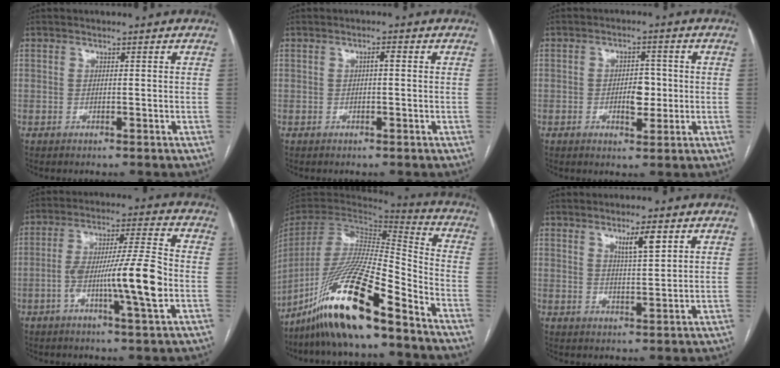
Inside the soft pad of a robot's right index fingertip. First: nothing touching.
{"total": 1.3, "force": [0.1, 0.3, 1.2], "torque": [-0.018, 0.005, 0.002]}
{"total": 4.5, "force": [-0.5, 2.4, 3.8], "torque": [-0.054, 0.004, -0.004]}
{"total": 12.8, "force": [-3.1, 0.3, 12.5], "torque": [-0.216, 0.005, -0.056]}
{"total": 20.7, "force": [-14.6, 2.0, 14.5], "torque": [-0.305, -0.037, -0.273]}
{"total": 4.5, "force": [2.5, 0.5, 3.8], "torque": [-0.065, -0.004, 0.043]}